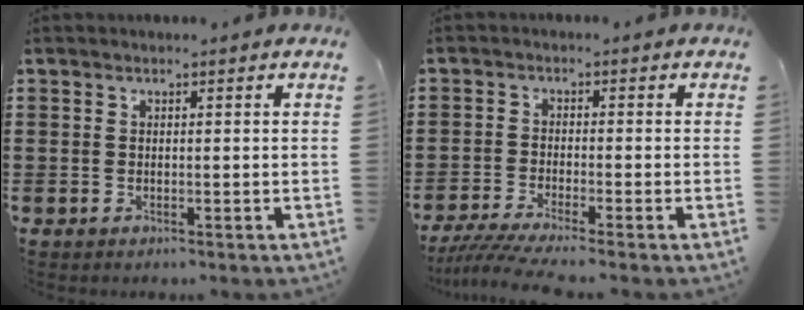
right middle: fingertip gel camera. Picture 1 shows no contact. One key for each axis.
{"total": 3.6, "fx": -3.1, "fy": -0.2, "fz": 1.8, "tx": -0.045, "ty": -0.014, "tz": -0.065}